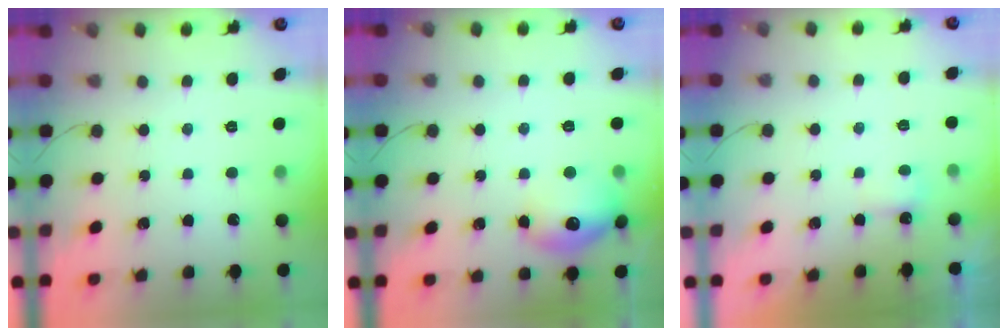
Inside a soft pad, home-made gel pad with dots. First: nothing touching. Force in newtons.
{"total": 14.4, "press": 14.4, "slide": 1.1}
{"total": 2.8, "press": 2.7, "slide": 0.7}